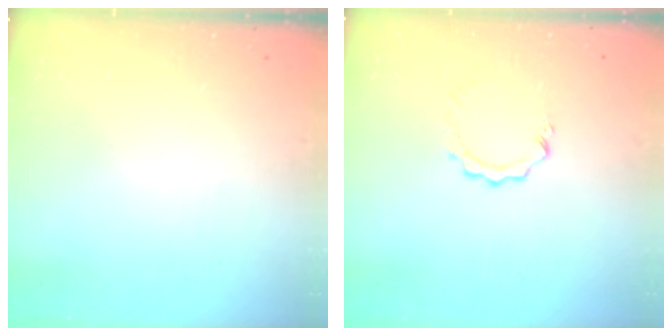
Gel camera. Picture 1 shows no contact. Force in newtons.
{"total": 2.9, "press": 2.9, "slide": 0.3}